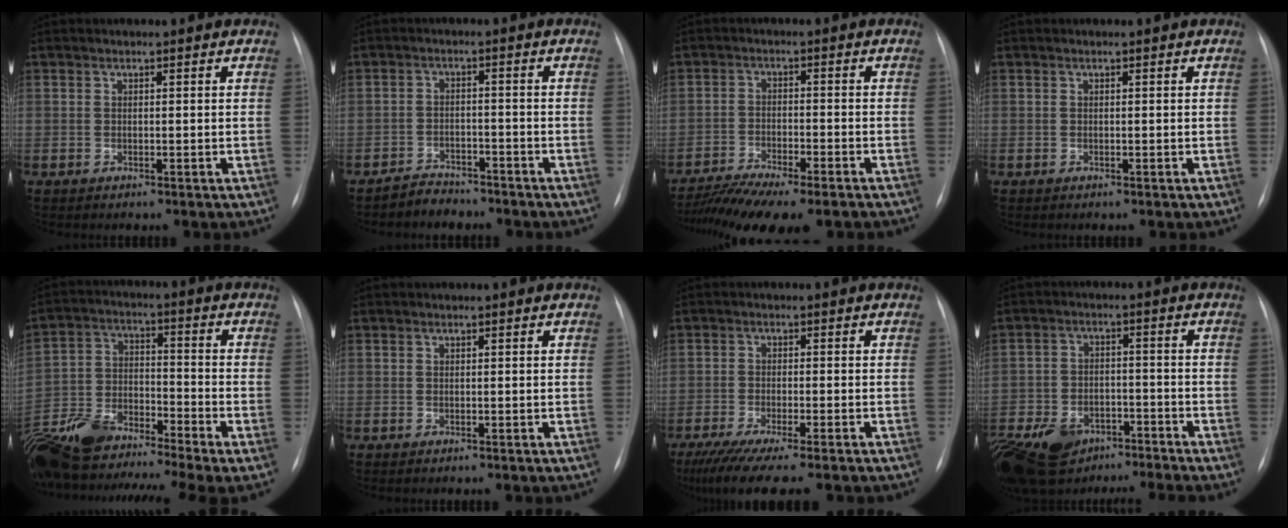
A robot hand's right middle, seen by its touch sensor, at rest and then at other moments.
{"total": 3.7, "force": [-3.4, 1.6, 0.0], "torque": [-0.007, 0.001, -0.054]}
{"total": 12.1, "force": [-10.0, 1.6, 6.6], "torque": [-0.108, -0.015, -0.154]}
{"total": 0.0}
{"total": 17.5, "force": [-13.3, 3.7, 10.9], "torque": [-0.236, 0.003, -0.240]}
{"total": 0.0}
{"total": 10.4, "force": [-8.1, 0.7, 6.5], "torque": [-0.094, -0.024, -0.126]}
{"total": 12.1, "force": [-9.4, 5.4, 5.3], "torque": [-0.104, -0.002, -0.164]}